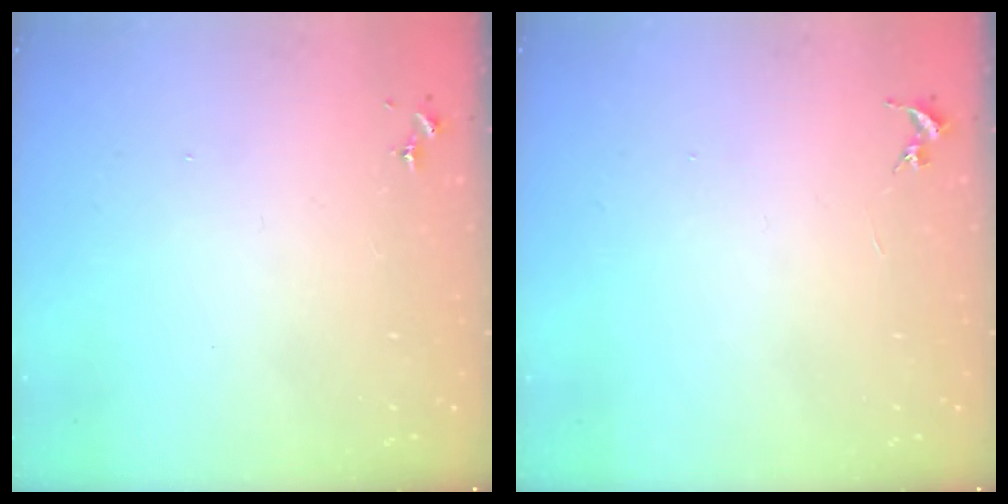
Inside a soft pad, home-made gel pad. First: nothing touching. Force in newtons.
{"total": 0.0}